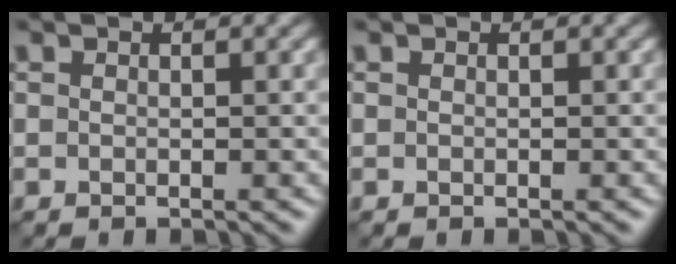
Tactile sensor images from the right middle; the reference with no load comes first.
{"total": 0.0}